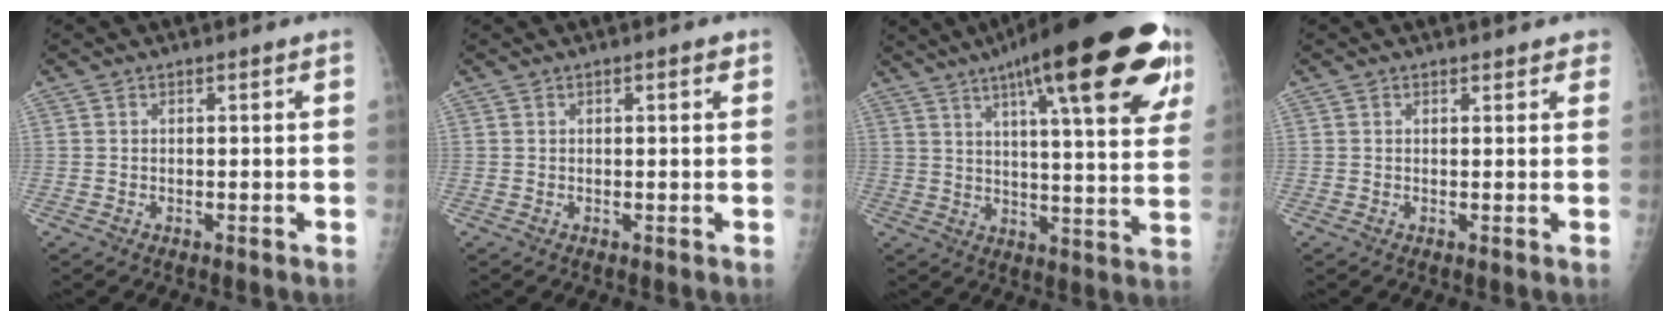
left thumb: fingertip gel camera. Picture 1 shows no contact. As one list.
[{"total": 1.6, "force": [0.7, 0.5, 1.3], "torque": [-0.016, 0.001, 0.007]}, {"total": 28.3, "force": [15.2, 6.7, 23.0], "torque": [-0.302, -0.016, 0.209]}, {"total": 1.8, "force": [1.5, 0.8, 0.7], "torque": [0.012, -0.001, 0.011]}]